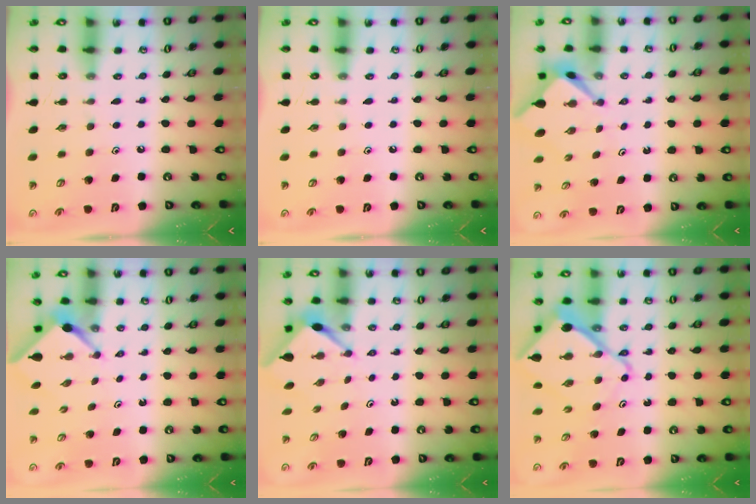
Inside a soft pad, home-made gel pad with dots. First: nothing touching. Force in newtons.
{"total": 0.0}
{"total": 2.4, "press": 2.4, "slide": 0.2}
{"total": 2.4, "press": 2.4, "slide": 0.2}
{"total": 3.2, "press": 3.2, "slide": 0.4}
{"total": 14.4, "press": 14.3, "slide": 1.5}